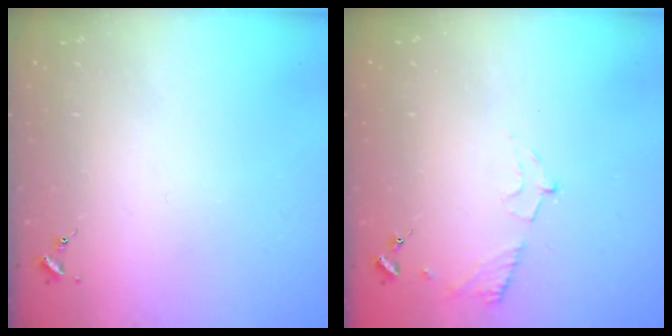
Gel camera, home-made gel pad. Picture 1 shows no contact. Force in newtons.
{"total": 5.4, "press": 5.4, "slide": 0.6}